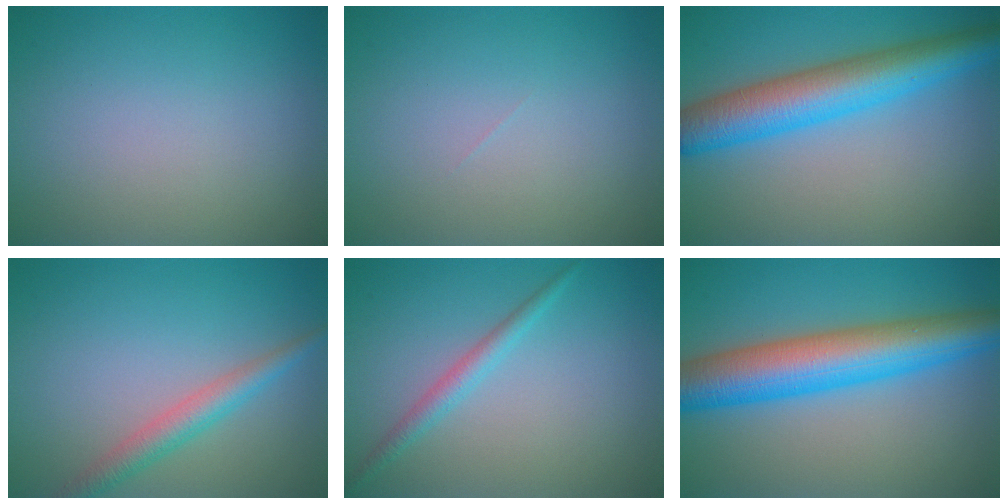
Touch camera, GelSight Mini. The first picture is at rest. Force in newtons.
{"total": 0.0}
{"total": 7.7, "press": 7.7, "slide": 0.2}
{"total": 2.9, "press": 2.9, "slide": 0.2}
{"total": 1.8, "press": 1.8, "slide": 0.1}
{"total": 9.5, "press": 9.5, "slide": 0.1}